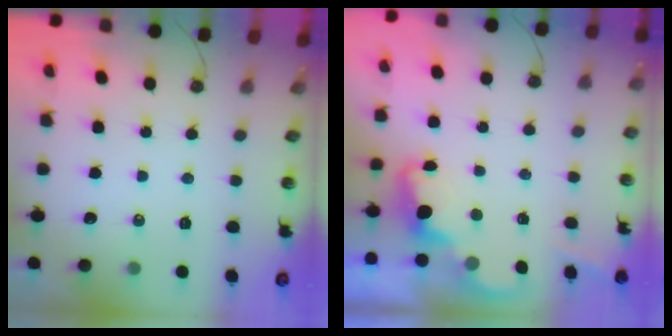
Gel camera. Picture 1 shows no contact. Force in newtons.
{"total": 2.3, "press": 2.3, "slide": 0.5}